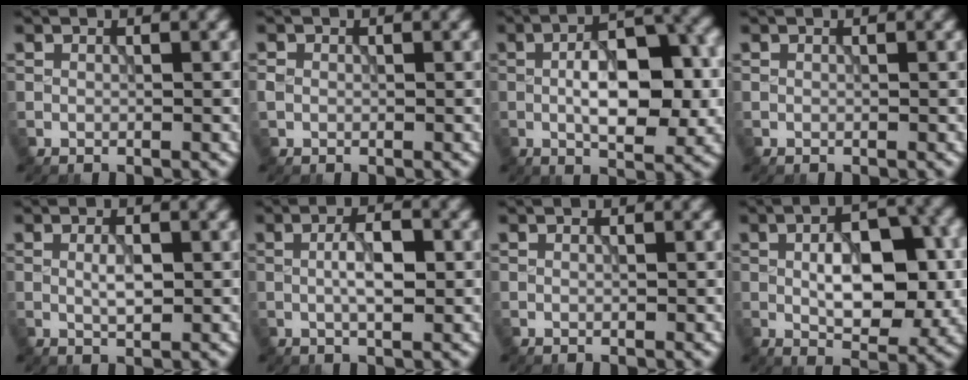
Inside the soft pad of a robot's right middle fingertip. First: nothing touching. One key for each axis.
{"total": 1.0, "fx": 0.0, "fy": 0.9, "fz": 0.4, "tx": -0.006, "ty": -0.001, "tz": -0.002}
{"total": 8.5, "fx": -0.7, "fy": 3.7, "fz": 7.6, "tx": -0.119, "ty": 0.006, "tz": -0.014}
{"total": 0.0}
{"total": 1.7, "fx": 0.1, "fy": 0.6, "fz": 1.6, "tx": -0.033, "ty": 0.000, "tz": 0.003}
{"total": 3.2, "fx": -0.1, "fy": 1.0, "fz": 3.0, "tx": -0.060, "ty": 0.003, "tz": -0.003}
{"total": 0.0}
{"total": 8.0, "fx": -0.1, "fy": 4.1, "fz": 6.9, "tx": -0.110, "ty": -0.001, "tz": -0.003}